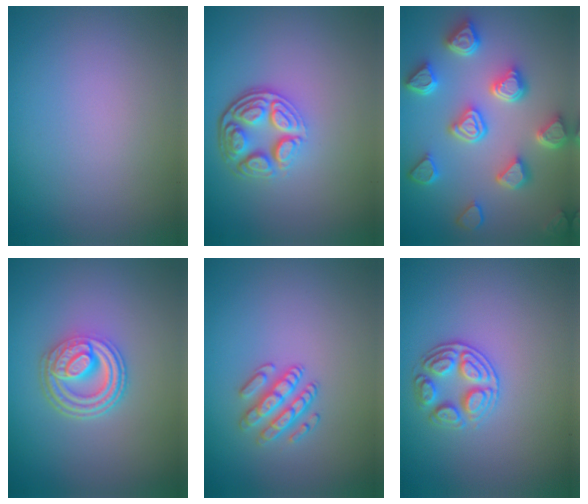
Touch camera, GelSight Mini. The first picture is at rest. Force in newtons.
{"total": 4.6, "press": 3.5, "slide": 3.1}
{"total": 7.0, "press": 5.8, "slide": 4.0}
{"total": 4.9, "press": 3.6, "slide": 3.3}
{"total": 2.5, "press": 2.4, "slide": 0.6}
{"total": 2.6, "press": 2.6, "slide": 0.5}